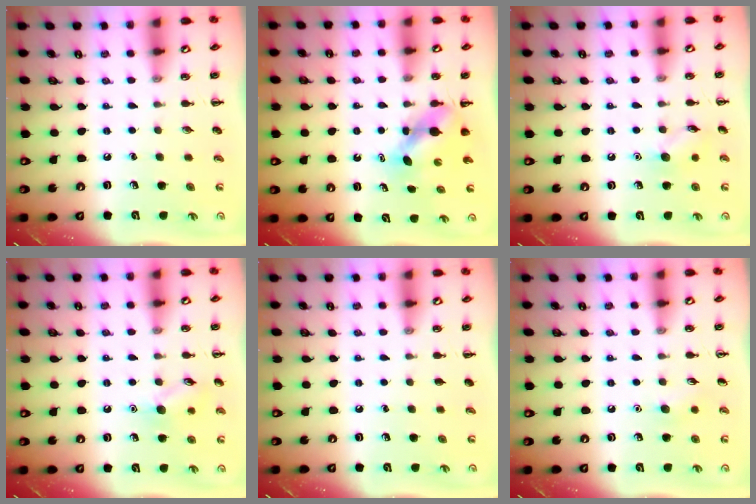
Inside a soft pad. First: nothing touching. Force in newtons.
{"total": 4.9, "press": 4.9, "slide": 0.5}
{"total": 6.9, "press": 6.8, "slide": 1.3}
{"total": 8.2, "press": 8.1, "slide": 1.2}
{"total": 0.0}
{"total": 5.2, "press": 4.9, "slide": 1.6}